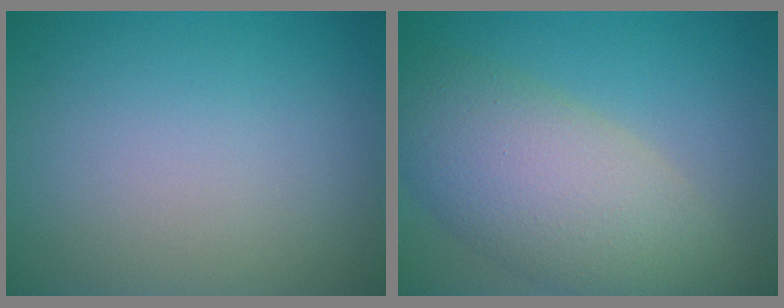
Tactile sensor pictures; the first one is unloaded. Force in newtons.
{"total": 8.5, "press": 8.5, "slide": 0.5}